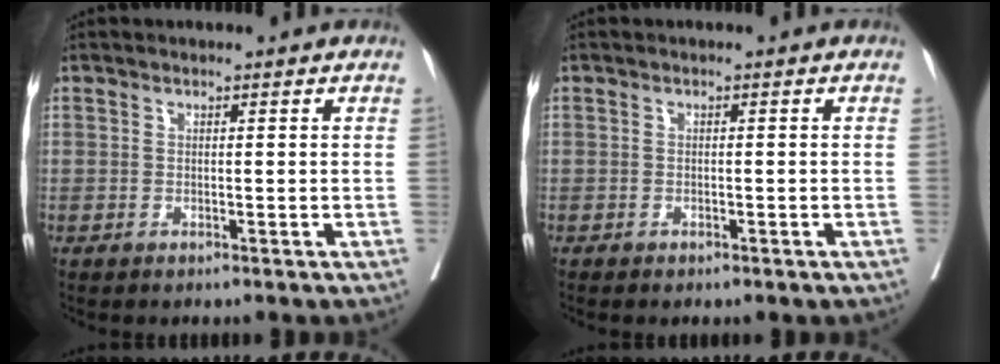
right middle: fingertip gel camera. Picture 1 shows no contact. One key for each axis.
{"total": 1.4, "fx": -1.0, "fy": 0.7, "fz": 0.7, "tx": -0.010, "ty": -0.001, "tz": -0.010}